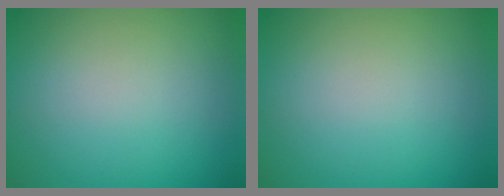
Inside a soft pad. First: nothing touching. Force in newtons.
{"total": 0.0}